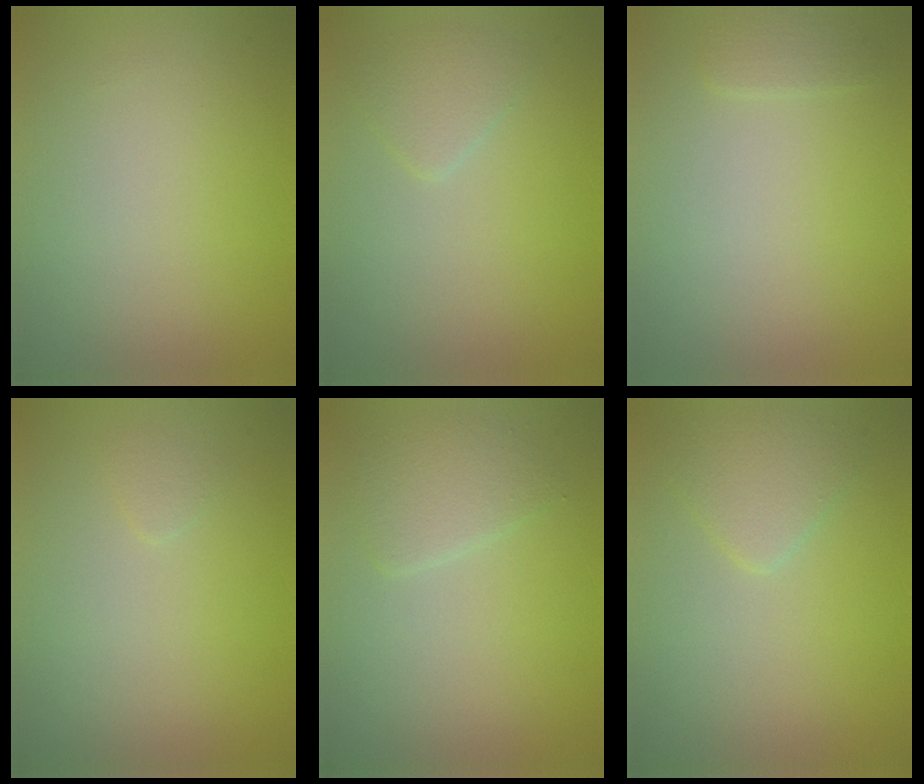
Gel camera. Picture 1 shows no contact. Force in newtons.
{"total": 1.6, "press": 1.6, "slide": 0.1}
{"total": 1.1, "press": 1.1, "slide": 0.1}
{"total": 0.6, "press": 0.6, "slide": 0.1}
{"total": 2.3, "press": 2.3, "slide": 0.1}
{"total": 2.3, "press": 2.2, "slide": 0.2}